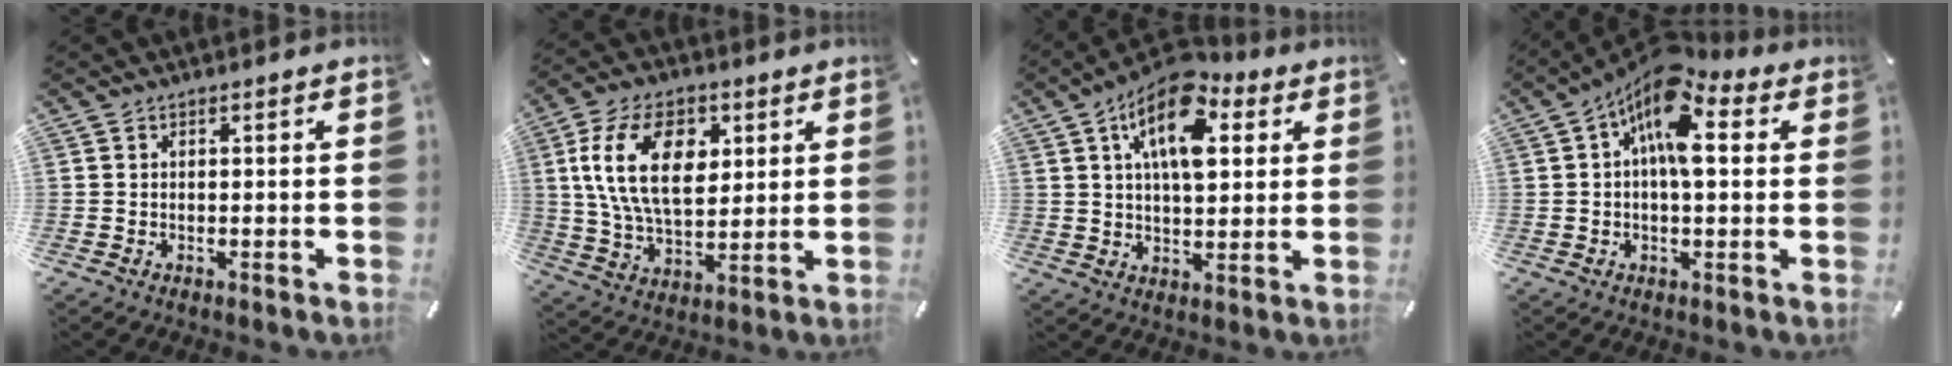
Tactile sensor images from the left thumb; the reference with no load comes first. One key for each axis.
{"total": 16.8, "fx": 4.8, "fy": 10.4, "fz": 12.3, "tx": -0.253, "ty": 0.009, "tz": 0.082}
{"total": 14.8, "fx": 6.7, "fy": 7.9, "fz": 10.7, "tx": -0.176, "ty": -0.019, "tz": 0.112}
{"total": 12.3, "fx": 4.2, "fy": 5.8, "fz": 9.9, "tx": -0.157, "ty": -0.028, "tz": 0.071}